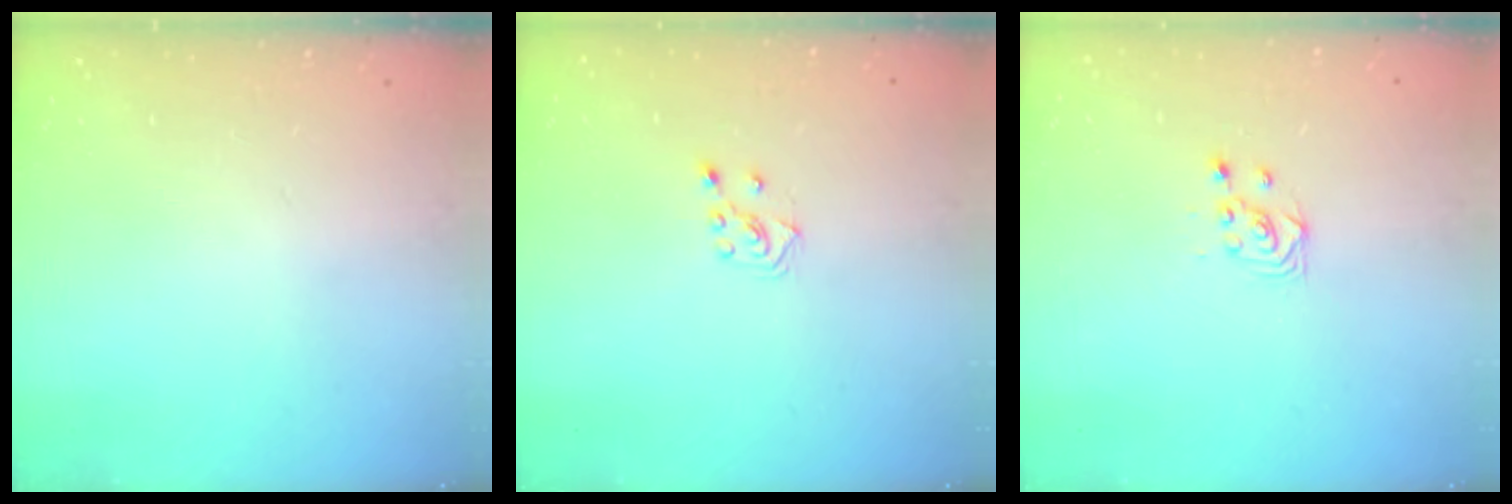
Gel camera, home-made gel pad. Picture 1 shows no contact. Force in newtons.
{"total": 3.8, "press": 3.8, "slide": 0.3}
{"total": 3.3, "press": 3.3, "slide": 0.4}